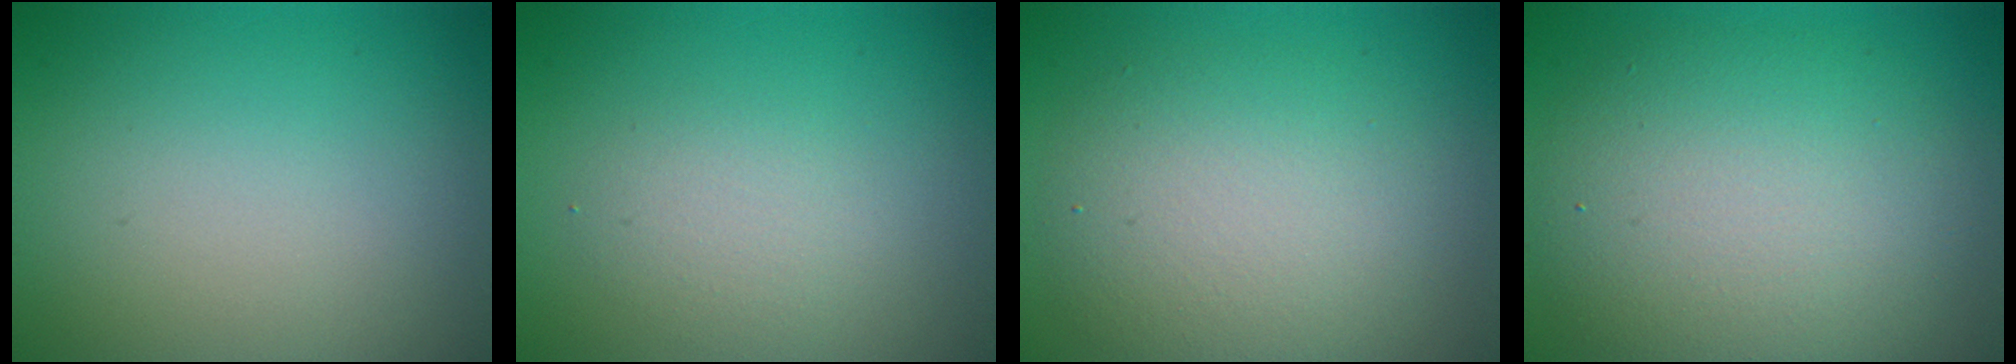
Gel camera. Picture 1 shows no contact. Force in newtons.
{"total": 1.9, "press": 1.9, "slide": 0.2}
{"total": 5.2, "press": 5.2, "slide": 0.4}
{"total": 7.9, "press": 7.9, "slide": 0.6}